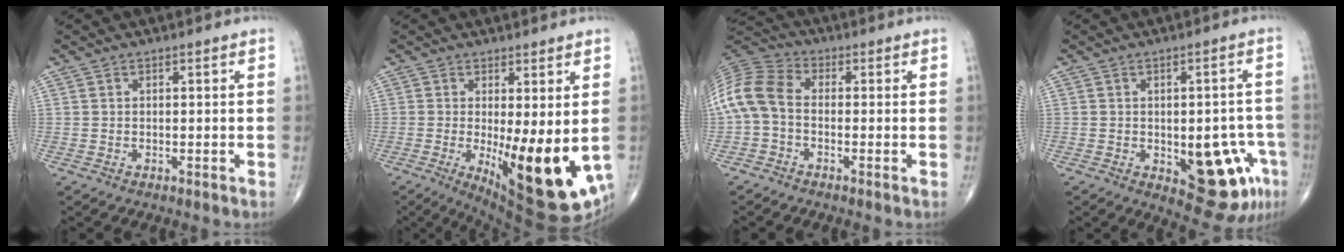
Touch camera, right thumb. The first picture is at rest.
{"total": 15.9, "force": [-2.4, 4.9, 14.9], "torque": [-0.202, -0.035, -0.015]}
{"total": 10.0, "force": [-1.2, 6.5, 7.5], "torque": [-0.157, 0.028, -0.041]}
{"total": 12.9, "force": [-4.2, 6.0, 10.6], "torque": [-0.088, 0.014, -0.040]}